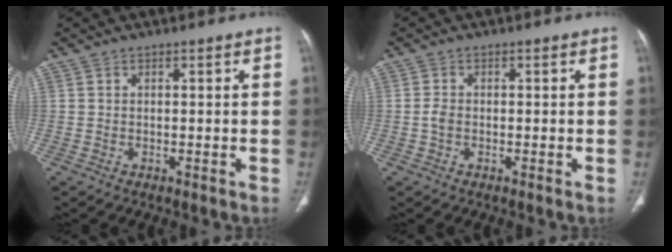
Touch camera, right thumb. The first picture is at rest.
{"total": 1.5, "force": [-0.4, 0.9, 1.1], "torque": [-0.026, 0.000, -0.009]}